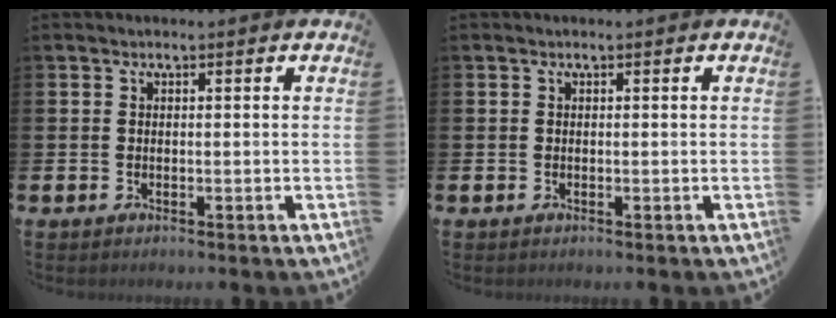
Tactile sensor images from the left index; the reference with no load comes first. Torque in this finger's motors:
{"motor_torque": [0.02, -0.02, 0.00, 0.00]}